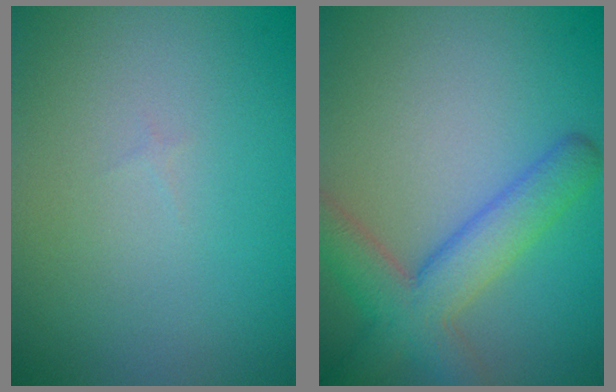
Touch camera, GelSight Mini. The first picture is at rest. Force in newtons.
{"total": 5.4, "press": 5.4, "slide": 0.3}